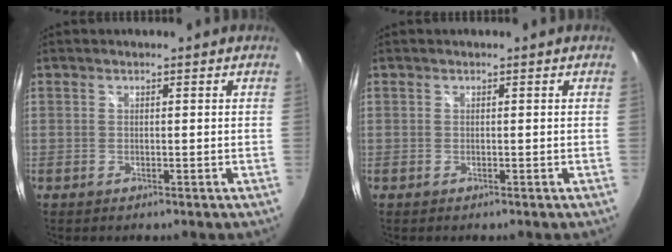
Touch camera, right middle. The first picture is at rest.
{"total": 0.0}